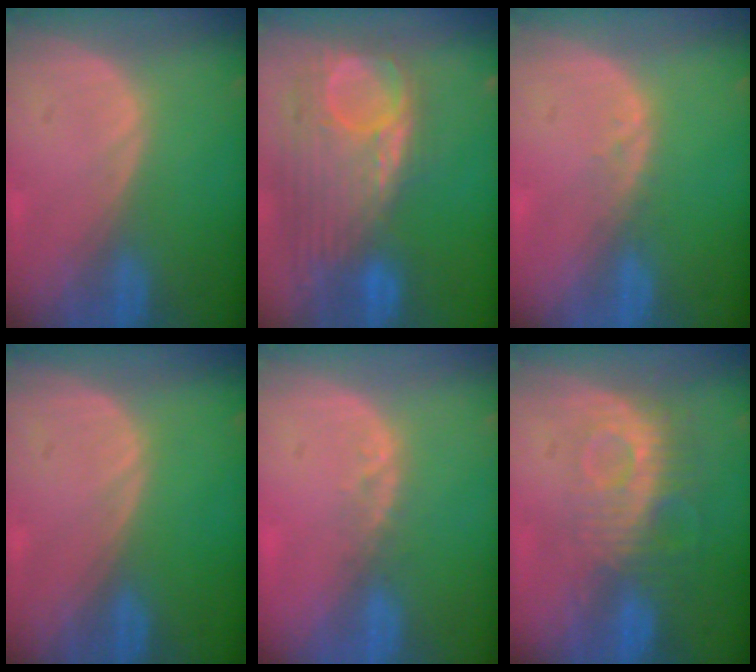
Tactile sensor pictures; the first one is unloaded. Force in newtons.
{"total": 12.2, "press": 10.4, "slide": 6.3}
{"total": 1.3, "press": 1.3, "slide": 0.2}
{"total": 0.0}
{"total": 2.1, "press": 1.8, "slide": 1.1}
{"total": 9.2, "press": 8.1, "slide": 4.3}